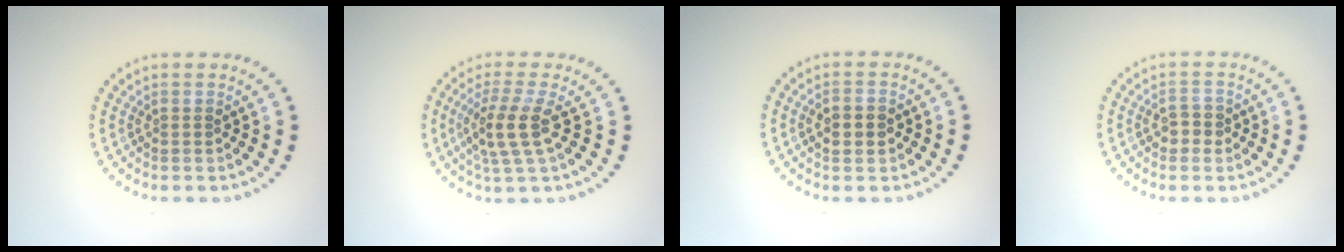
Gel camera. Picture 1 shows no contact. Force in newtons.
{"total": 3.6, "press": 3.0, "slide": 2.0}
{"total": 2.7, "press": 2.7, "slide": 0.2}
{"total": 1.9, "press": 1.8, "slide": 0.4}